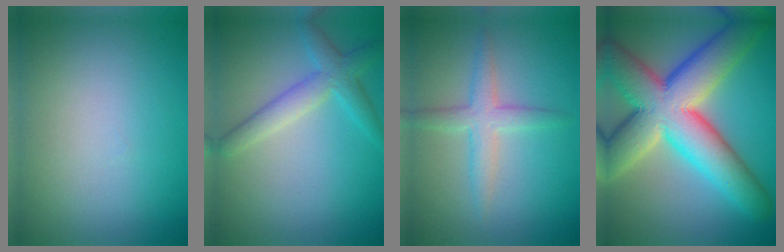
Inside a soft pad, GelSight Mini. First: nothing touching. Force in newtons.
{"total": 3.3, "press": 3.3, "slide": 0.1}
{"total": 2.9, "press": 2.9, "slide": 0.1}
{"total": 13.6, "press": 13.6, "slide": 0.5}